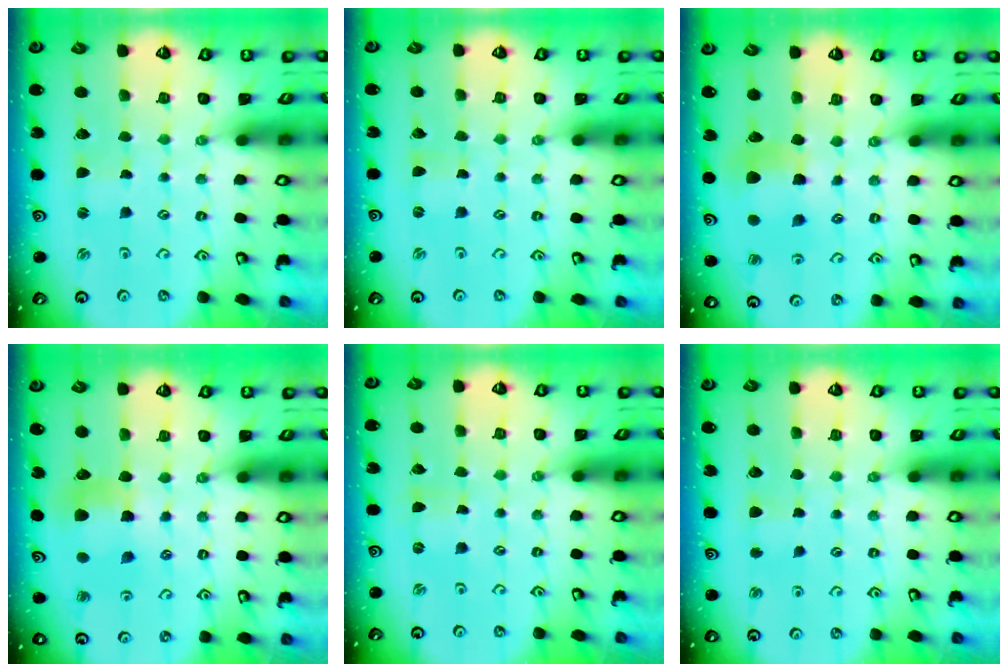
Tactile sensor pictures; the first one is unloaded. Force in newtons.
{"total": 0.0}
{"total": 10.4, "press": 10.4, "slide": 0.8}
{"total": 7.0, "press": 7.0, "slide": 0.6}
{"total": 0.6, "press": 0.6, "slide": 0.1}
{"total": 3.8, "press": 3.8, "slide": 0.5}